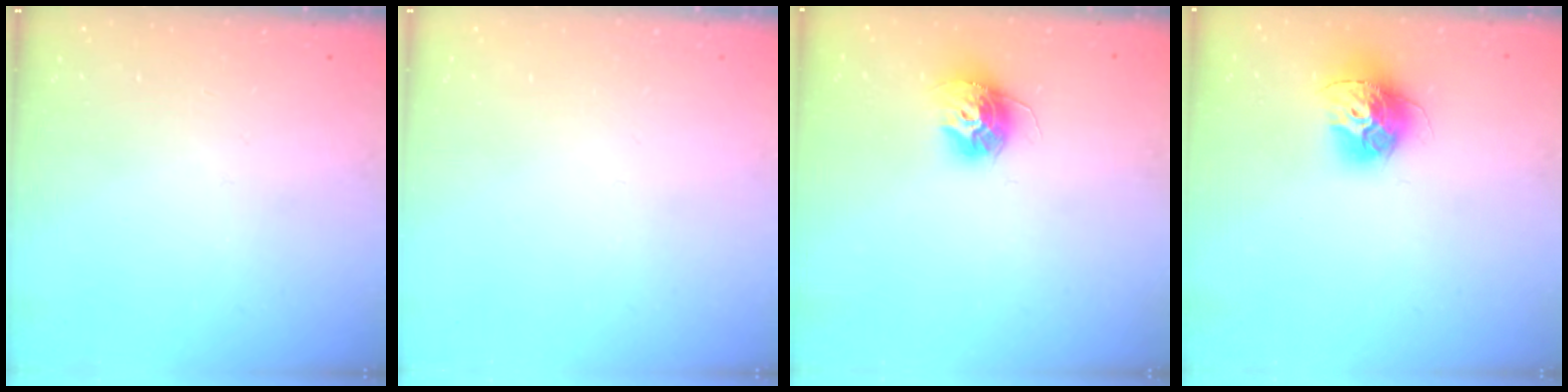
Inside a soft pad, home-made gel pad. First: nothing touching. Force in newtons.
{"total": 0.0}
{"total": 11.9, "press": 11.9, "slide": 0.9}
{"total": 13.8, "press": 13.8, "slide": 1.3}